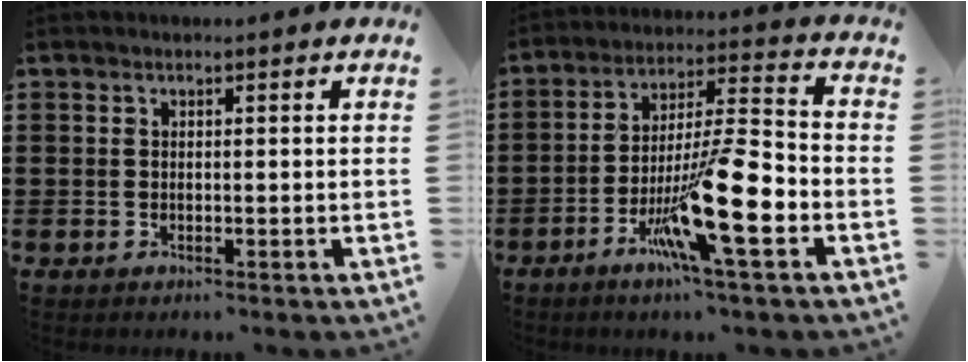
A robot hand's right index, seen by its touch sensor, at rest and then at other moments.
{"total": 15.1, "force": [-6.0, 2.8, 13.6], "torque": [-0.263, -0.002, -0.104]}